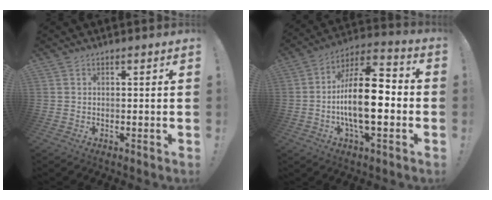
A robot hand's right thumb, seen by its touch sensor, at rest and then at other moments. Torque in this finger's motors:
{"motor_torque": [2.31, 2.30, 1.88, -0.45, 0.40]}